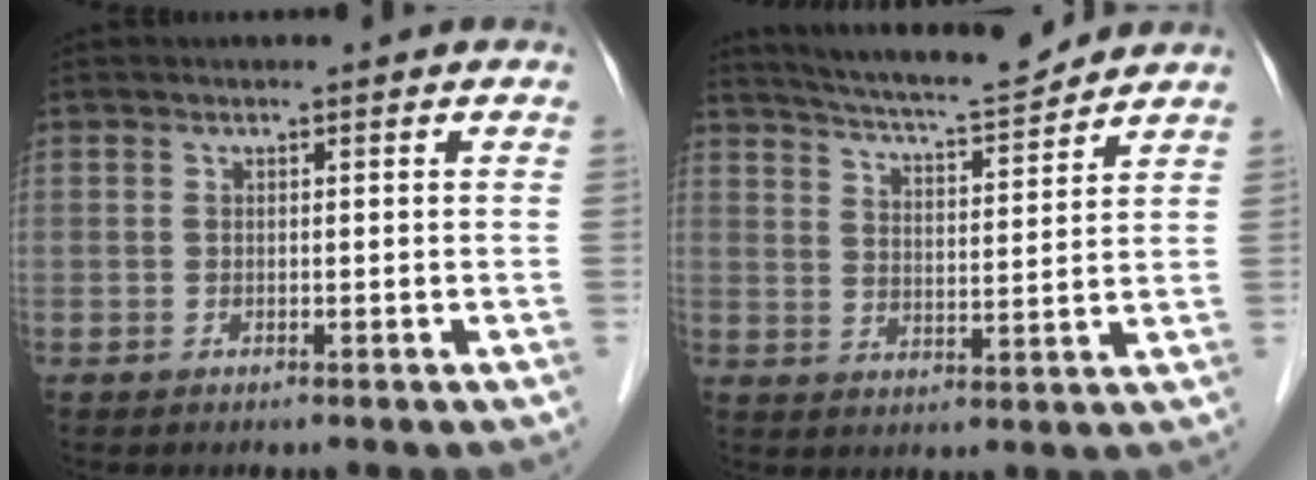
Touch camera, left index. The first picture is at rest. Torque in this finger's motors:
{"motor_torque": [0.87, -1.06, 0.10, 0.03]}